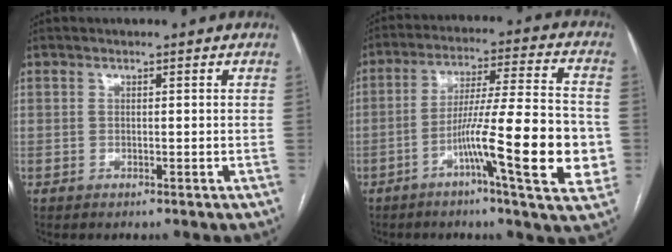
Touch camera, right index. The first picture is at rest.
{"total": 17.2, "force": [-4.8, 0.6, 16.5], "torque": [-0.244, 0.000, -0.075]}